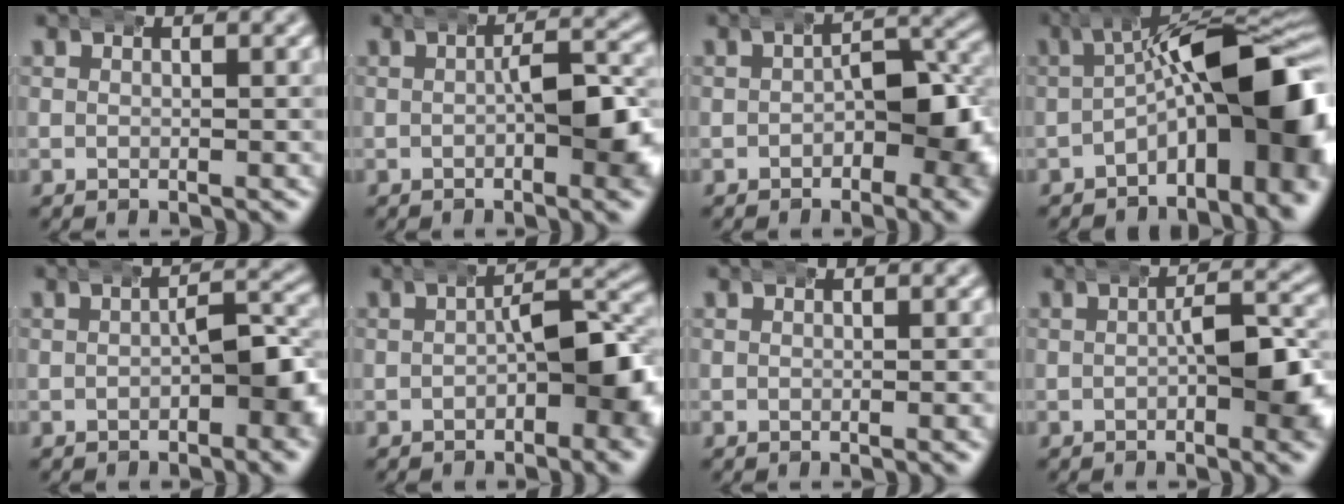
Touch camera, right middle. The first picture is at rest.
{"total": 3.8, "force": [-0.3, 0.7, 3.7], "torque": [-0.051, 0.002, -0.010]}
{"total": 4.8, "force": [-0.9, 2.5, 4.0], "torque": [-0.048, -0.002, -0.017]}
{"total": 12.2, "force": [-1.3, 5.3, 10.9], "torque": [-0.141, -0.006, -0.020]}
{"total": 3.4, "force": [-0.8, 1.1, 3.1], "torque": [-0.045, -0.002, -0.013]}
{"total": 4.9, "force": [-0.8, 1.9, 4.5], "torque": [-0.064, 0.000, -0.013]}
{"total": 0.0}
{"total": 3.9, "force": [-0.4, 0.8, 3.8], "torque": [-0.053, 0.001, -0.010]}